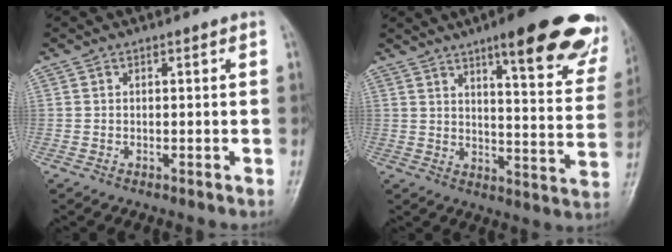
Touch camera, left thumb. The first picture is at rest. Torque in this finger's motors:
{"motor_torque": [1.10, 0.73, 1.49, -1.28, 0.05]}